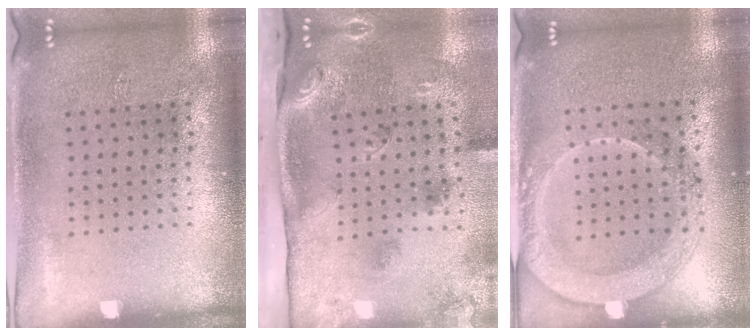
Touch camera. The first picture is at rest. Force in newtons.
{"total": 3.3, "press": 2.0, "slide": 2.6}
{"total": 1.9, "press": 1.8, "slide": 0.6}